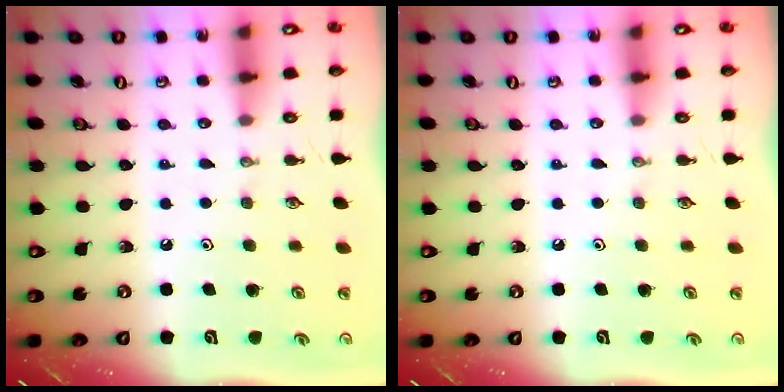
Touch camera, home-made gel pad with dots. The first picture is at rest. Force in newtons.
{"total": 0.0}